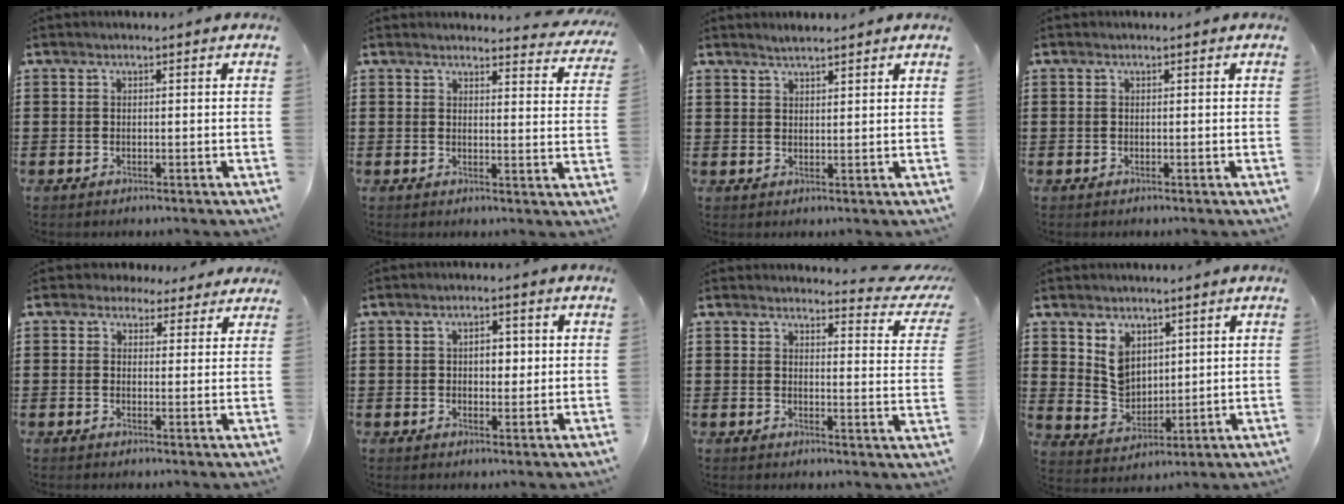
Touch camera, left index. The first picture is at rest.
{"total": 3.0, "force": [3.0, 0.2, 0.4], "torque": [-0.012, -0.014, 0.053]}
{"total": 1.7, "force": [1.7, 0.1, 0.1], "torque": [-0.006, 0.004, 0.033]}
{"total": 0.0}
{"total": 2.7, "force": [2.3, 1.5, 0.2], "torque": [-0.015, 0.003, 0.042]}
{"total": 3.5, "force": [0.4, 2.1, 2.7], "torque": [-0.042, 0.004, -0.002]}
{"total": 3.1, "force": [2.9, 0.2, 1.0], "torque": [-0.020, -0.021, 0.047]}
{"total": 5.6, "force": [3.2, 4.2, 1.9], "torque": [-0.047, 0.005, 0.062]}